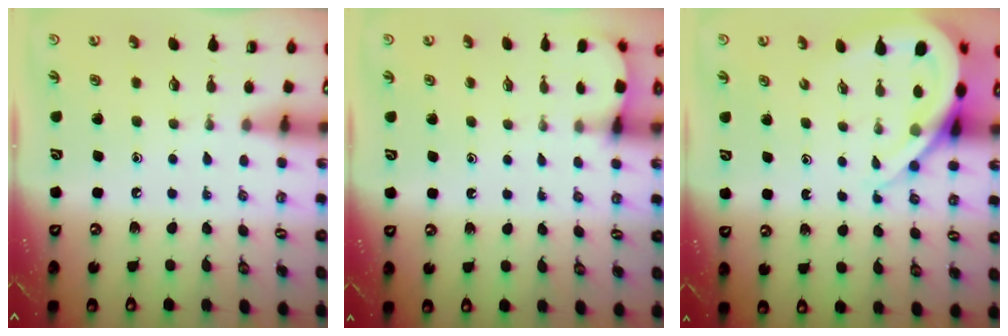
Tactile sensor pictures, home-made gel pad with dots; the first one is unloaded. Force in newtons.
{"total": 2.1, "press": 2.1, "slide": 0.2}
{"total": 10.7, "press": 10.6, "slide": 1.0}